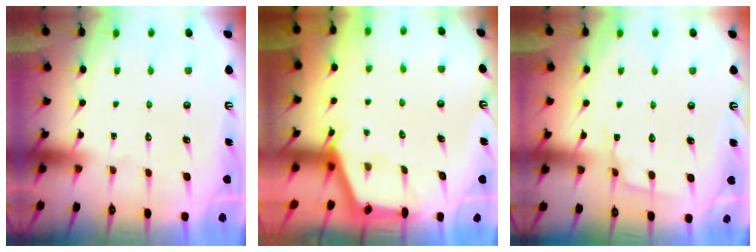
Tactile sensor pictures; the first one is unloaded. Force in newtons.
{"total": 2.6, "press": 2.6, "slide": 0.3}
{"total": 4.4, "press": 4.3, "slide": 0.4}